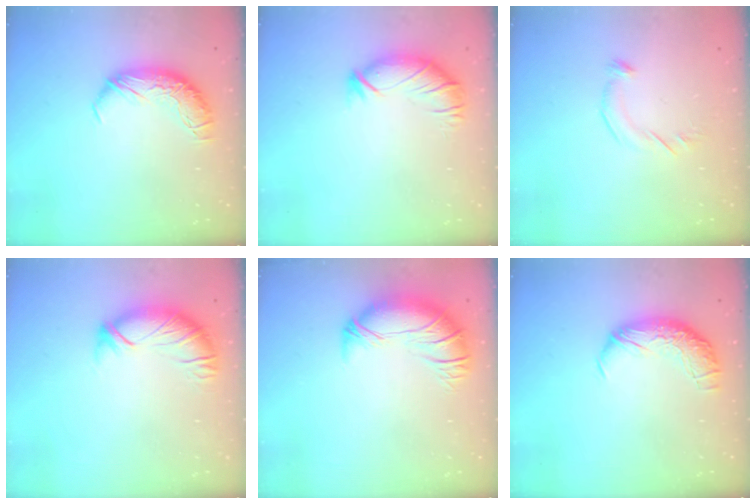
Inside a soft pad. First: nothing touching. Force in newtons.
{"total": 2.9, "press": 2.3, "slide": 1.7}
{"total": 5.9, "press": 5.8, "slide": 1.3}
{"total": 2.3, "press": 1.8, "slide": 1.4}
{"total": 2.6, "press": 0.1, "slide": 2.6}
{"total": 2.4, "press": 0.9, "slide": 2.2}